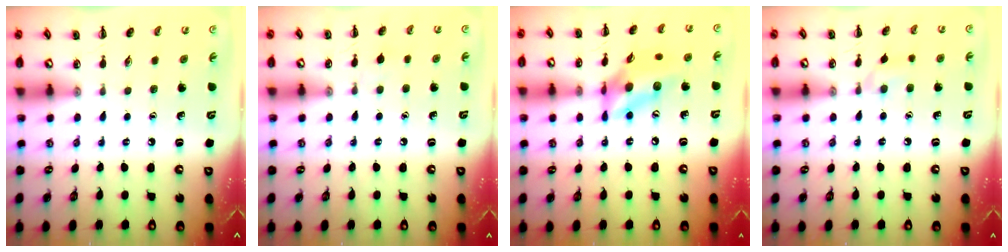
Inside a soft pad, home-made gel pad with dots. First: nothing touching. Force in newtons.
{"total": 4.7, "press": 4.4, "slide": 1.8}
{"total": 13.3, "press": 12.9, "slide": 3.5}
{"total": 6.0, "press": 5.6, "slide": 2.2}